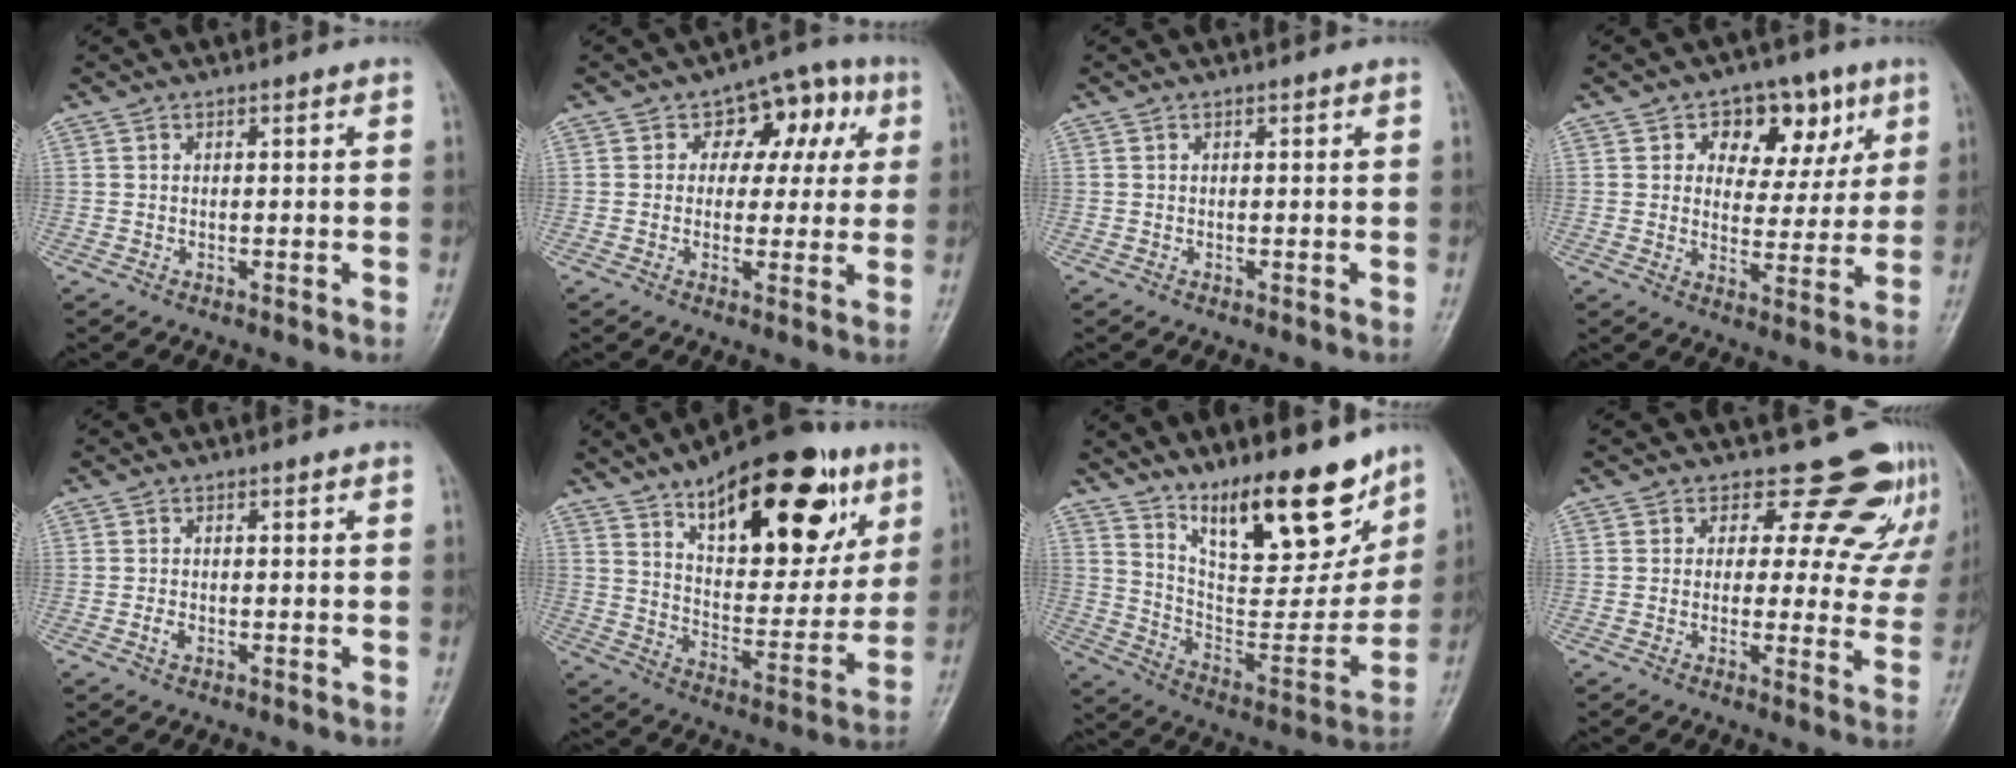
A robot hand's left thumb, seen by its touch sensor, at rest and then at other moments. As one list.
[{"total": 9.7, "force": [2.5, 6.9, 6.3], "torque": [-0.027, 0.018, 0.027]}, {"total": 0.0}, {"total": 11.7, "force": [5.0, 8.1, 6.9], "torque": [-0.042, -0.011, 0.070]}, {"total": 1.6, "force": [-0.6, 1.1, 1.0], "torque": [-0.019, 0.005, -0.013]}, {"total": 27.4, "force": [13.9, 12.2, 20.2], "torque": [-0.251, -0.034, 0.216]}, {"total": 21.0, "force": [13.9, 7.4, 13.9], "torque": [-0.166, -0.084, 0.237]}, {"total": 13.7, "force": [10.9, 7.2, 4.0], "torque": [0.014, -0.059, 0.108]}]